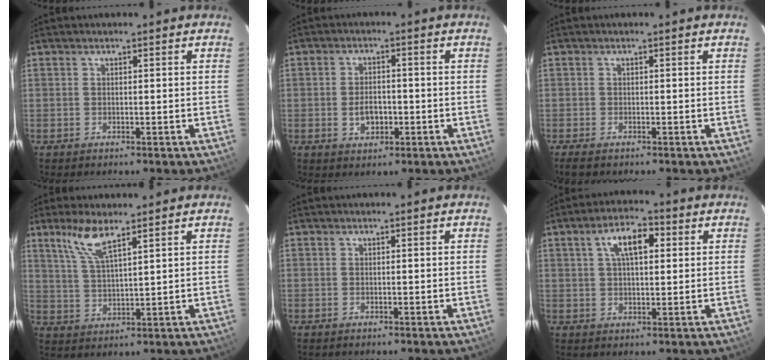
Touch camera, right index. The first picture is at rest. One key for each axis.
{"total": 4.3, "fx": -1.2, "fy": 2.8, "fz": 3.1, "tx": -0.058, "ty": 0.002, "tz": -0.015}
{"total": 2.3, "fx": -1.8, "fy": 0.8, "fz": 1.2, "tx": -0.026, "ty": -0.009, "tz": -0.032}
{"total": 6.9, "fx": 4.7, "fy": 1.3, "fz": 4.9, "tx": -0.105, "ty": 0.002, "tz": 0.101}
{"total": 0.0}
{"total": 7.3, "fx": 2.4, "fy": 3.3, "fz": 6.1, "tx": -0.108, "ty": 0.020, "tz": 0.042}